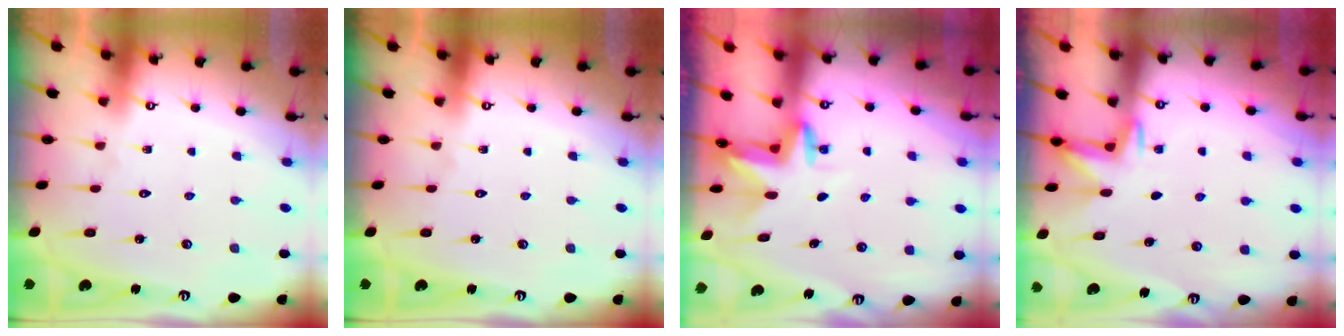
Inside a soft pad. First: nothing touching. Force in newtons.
{"total": 0.0}
{"total": 3.4, "press": 3.4, "slide": 0.3}
{"total": 2.5, "press": 2.4, "slide": 0.7}